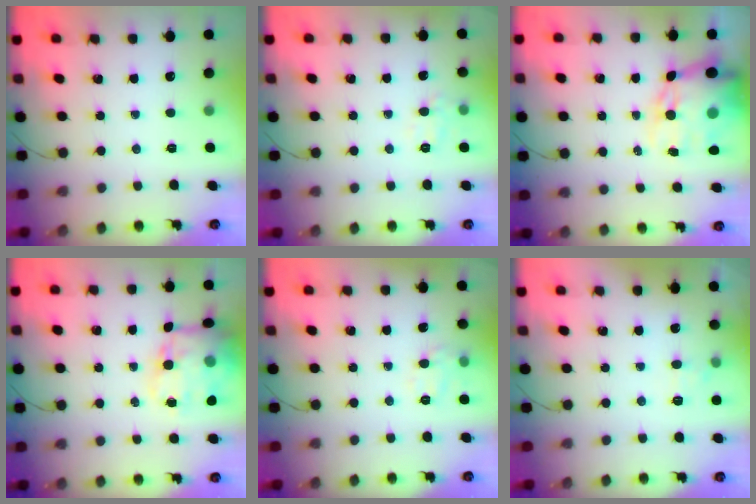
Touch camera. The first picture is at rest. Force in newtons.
{"total": 7.4, "press": 7.3, "slide": 1.2}
{"total": 15.8, "press": 15.4, "slide": 3.6}
{"total": 16.6, "press": 16.3, "slide": 3.4}
{"total": 8.2, "press": 8.2, "slide": 1.0}
{"total": 7.0, "press": 6.8, "slide": 1.5}